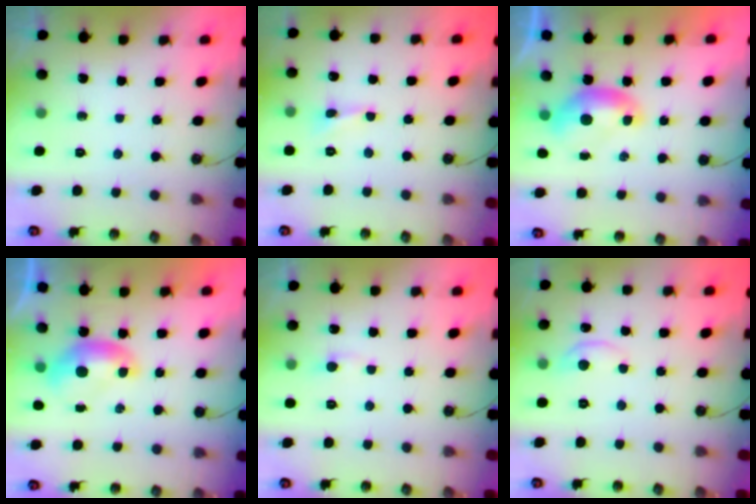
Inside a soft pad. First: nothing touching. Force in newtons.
{"total": 1.9, "press": 1.8, "slide": 0.6}
{"total": 0.0}
{"total": 0.0}
{"total": 1.0, "press": 0.8, "slide": 0.5}
{"total": 1.4, "press": 1.3, "slide": 0.5}